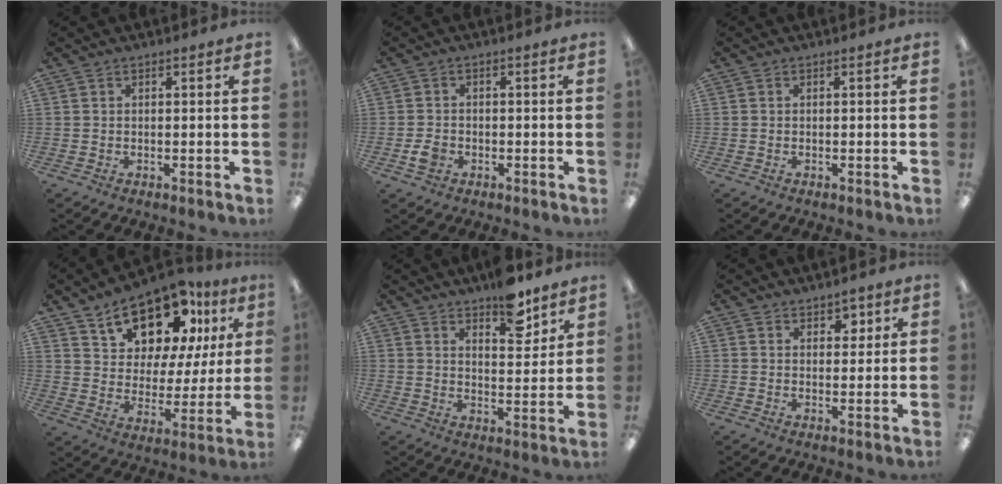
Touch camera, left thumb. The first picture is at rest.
{"total": 2.8, "force": [-1.0, 2.2, 1.4], "torque": [-0.022, 0.005, -0.017]}
{"total": 0.0}
{"total": 17.1, "force": [12.2, 8.6, 8.3], "torque": [-0.130, -0.077, 0.214]}
{"total": 10.0, "force": [7.7, 4.1, 5.0], "torque": [-0.047, -0.051, 0.129]}
{"total": 3.4, "force": [2.6, 1.9, 1.0], "torque": [-0.001, -0.011, 0.043]}